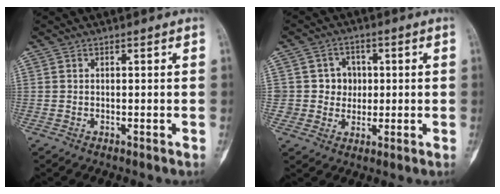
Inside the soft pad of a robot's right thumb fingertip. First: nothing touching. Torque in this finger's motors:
{"motor_torque": [-0.04, -0.16, 0.61, 0.00, 0.01]}